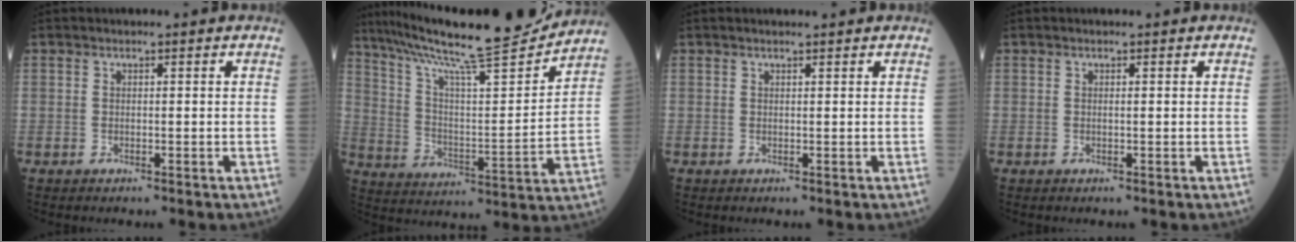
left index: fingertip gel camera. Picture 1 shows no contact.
{"total": 20.0, "force": [18.0, 0.3, 8.8], "torque": [-0.154, -0.018, 0.281]}
{"total": 1.2, "force": [1.1, 0.0, 0.5], "torque": [-0.005, 0.006, 0.019]}
{"total": 0.0}